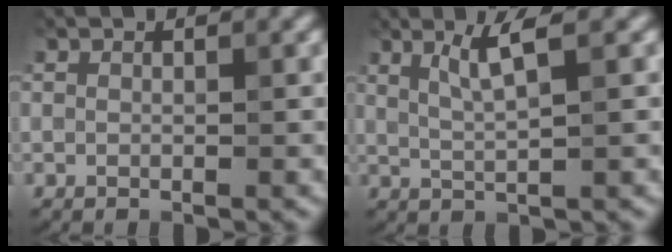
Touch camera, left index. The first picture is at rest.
{"total": 2.9, "force": [1.2, 0.4, 2.6], "torque": [-0.052, -0.001, 0.027]}